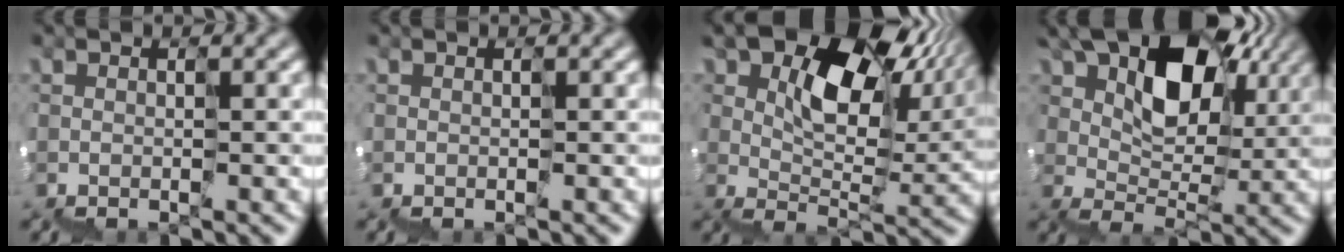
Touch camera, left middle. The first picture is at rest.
{"total": 0.0}
{"total": 10.5, "force": [5.9, 5.4, 6.8], "torque": [-0.098, 0.017, 0.093]}
{"total": 8.8, "force": [5.0, 5.1, 5.2], "torque": [-0.087, 0.021, 0.078]}